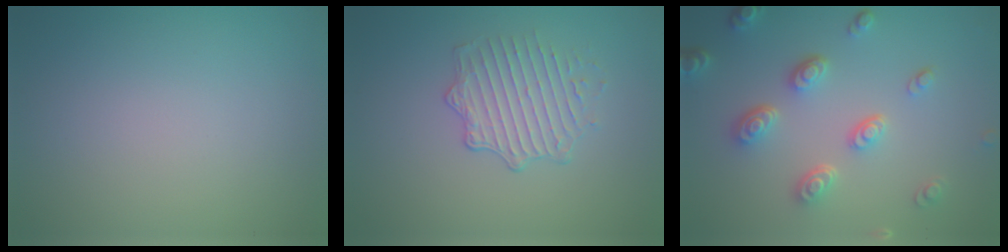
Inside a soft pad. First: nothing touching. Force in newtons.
{"total": 2.6, "press": 2.0, "slide": 1.6}
{"total": 4.5, "press": 3.6, "slide": 2.8}